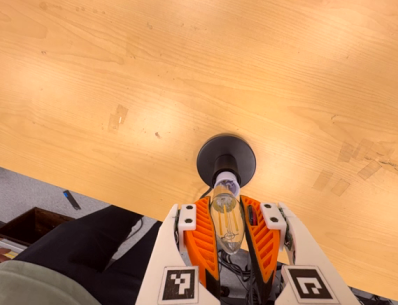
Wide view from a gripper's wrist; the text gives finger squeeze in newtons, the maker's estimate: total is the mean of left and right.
{"total": 20.1, "left": 22.2, "right": 17.9}